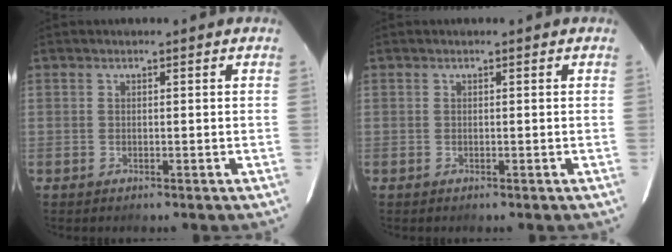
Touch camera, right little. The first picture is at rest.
{"total": 0.0}